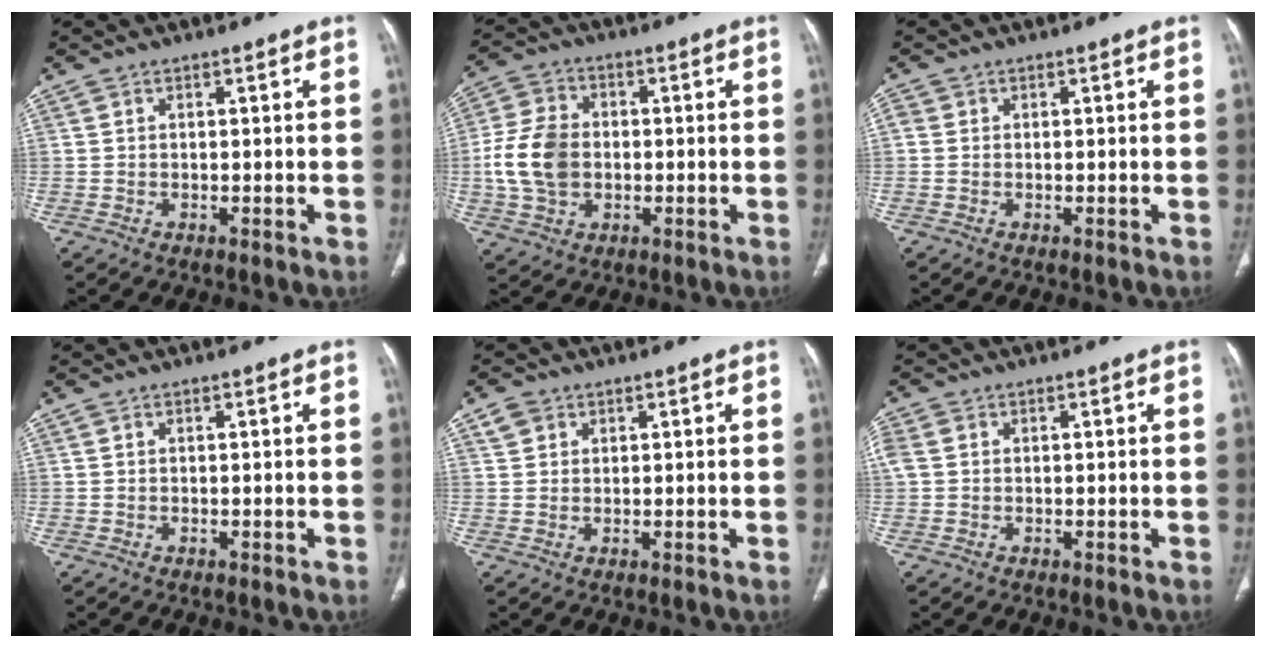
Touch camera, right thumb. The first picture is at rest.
{"total": 11.4, "force": [-0.7, 8.4, 7.6], "torque": [-0.139, 0.012, -0.015]}
{"total": 1.0, "force": [0.0, 0.9, 0.4], "torque": [-0.003, 0.001, -0.002]}
{"total": 0.0}
{"total": 2.6, "force": [1.3, 2.1, 0.7], "torque": [-0.002, -0.001, 0.022]}
{"total": 2.4, "force": [0.3, 1.9, 1.4], "torque": [-0.048, 0.011, 0.008]}